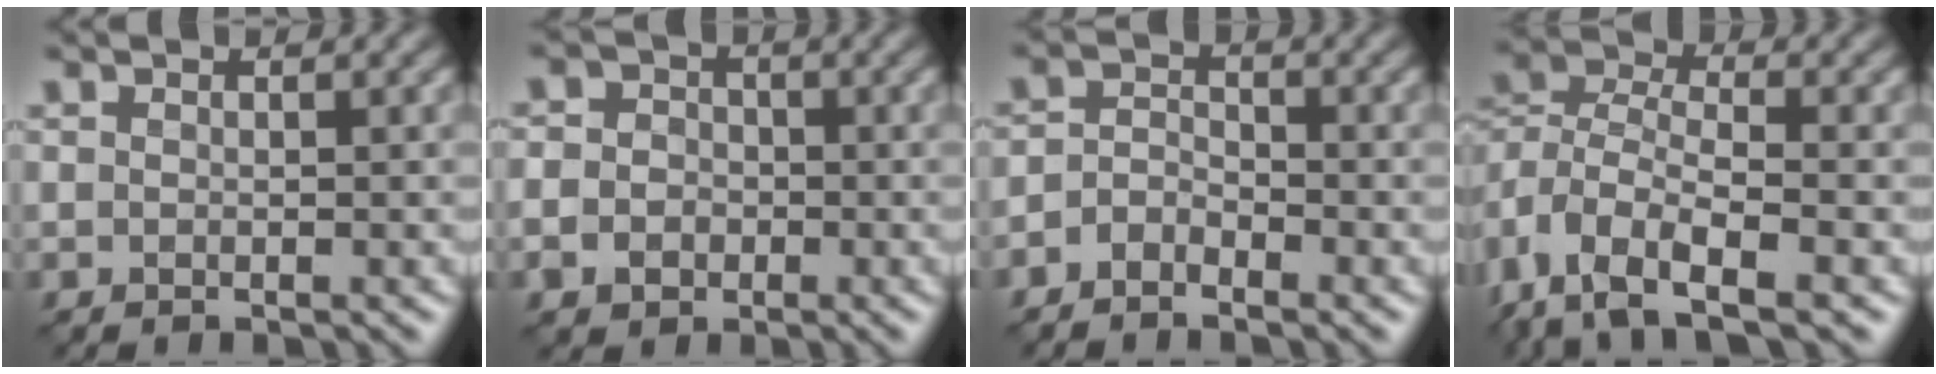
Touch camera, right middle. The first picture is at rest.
{"total": 3.6, "force": [-1.0, 3.2, 1.3], "torque": [-0.011, 0.001, -0.030]}
{"total": 1.8, "force": [-1.4, 0.8, 0.8], "torque": [-0.017, 0.008, -0.035]}
{"total": 9.1, "force": [-5.0, 4.3, 6.2], "torque": [-0.121, -0.005, -0.107]}